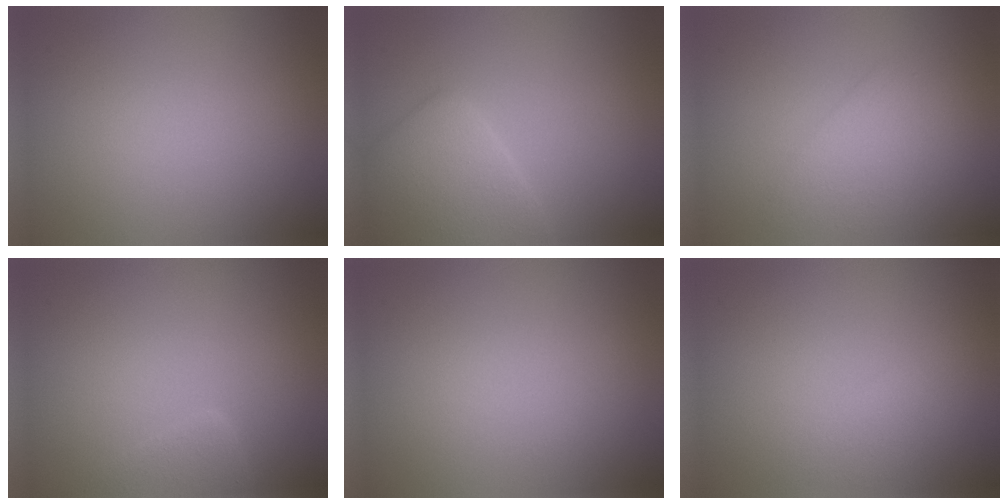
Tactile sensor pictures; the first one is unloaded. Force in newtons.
{"total": 4.2, "press": 4.2, "slide": 0.3}
{"total": 2.4, "press": 2.4, "slide": 0.1}
{"total": 2.6, "press": 2.6, "slide": 0.3}
{"total": 0.0}
{"total": 1.4, "press": 1.4, "slide": 0.0}